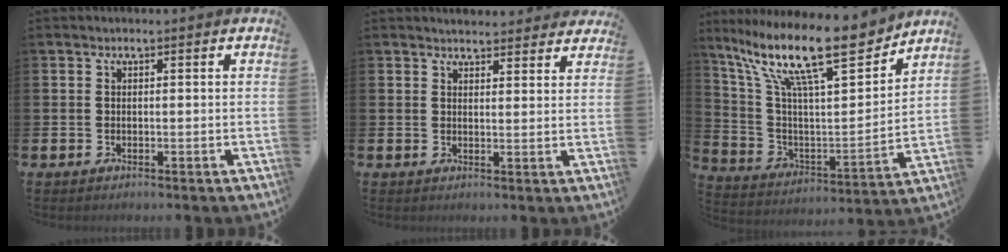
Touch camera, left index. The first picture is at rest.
{"total": 3.2, "force": [3.2, 0.5, 0.0], "torque": [0.005, -0.021, 0.057]}
{"total": 16.2, "force": [11.8, 3.8, 10.5], "torque": [-0.219, -0.072, 0.196]}